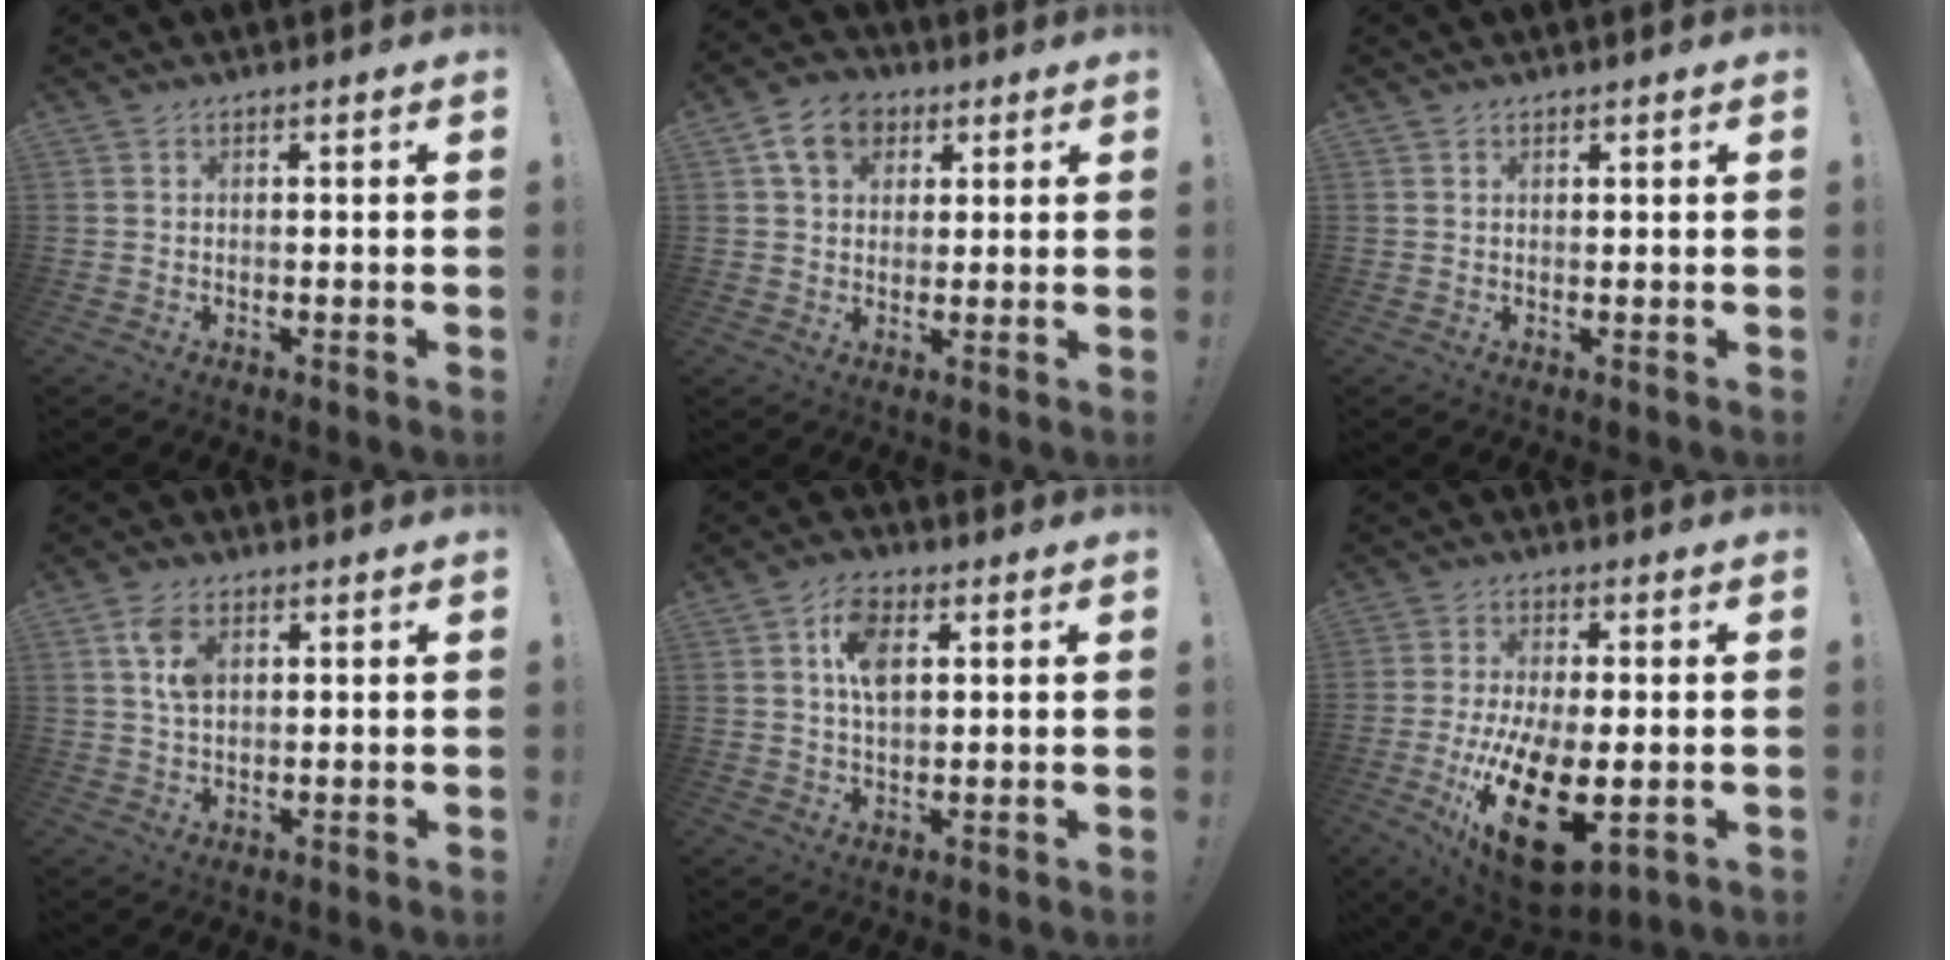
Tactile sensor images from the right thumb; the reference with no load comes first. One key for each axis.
{"total": 9.8, "fx": 4.3, "fy": 7.6, "fz": 4.5, "tx": -0.071, "ty": -0.004, "tz": 0.085}
{"total": 0.7, "fx": 0.7, "fy": 0.3, "fz": 0.2, "tx": -0.003, "ty": -0.001, "tz": 0.013}
{"total": 6.6, "fx": 2.3, "fy": 3.7, "fz": 5.0, "tx": -0.093, "ty": -0.002, "tz": 0.040}
{"total": 8.9, "fx": 2.4, "fy": 5.3, "fz": 6.7, "tx": -0.115, "ty": 0.002, "tz": 0.042}
{"total": 20.8, "fx": -5.5, "fy": 9.6, "fz": 17.6, "tx": -0.316, "ty": 0.005, "tz": -0.072}